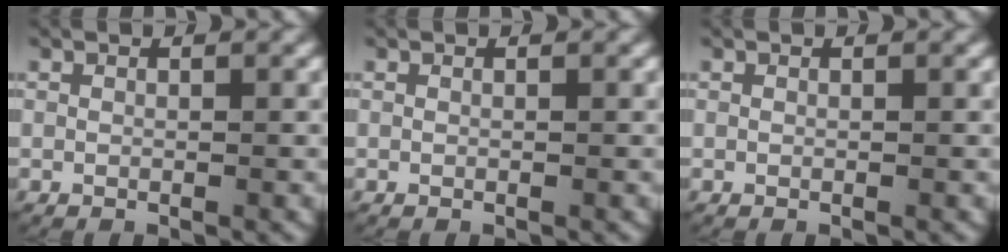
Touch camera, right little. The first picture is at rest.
{"total": 0.0}
{"total": 0.0}